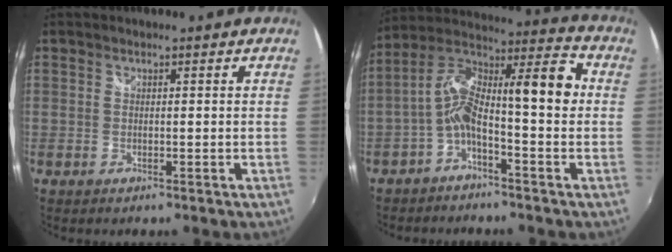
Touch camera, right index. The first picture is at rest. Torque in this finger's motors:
{"motor_torque": [0.55, -0.27, 0.83, 0.12]}